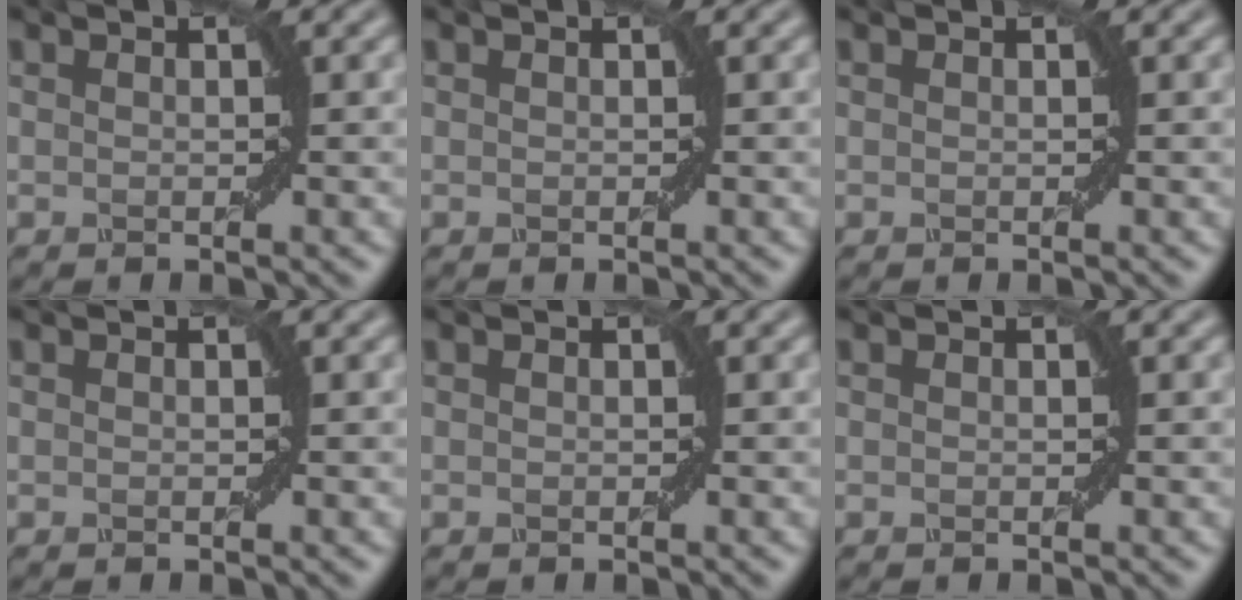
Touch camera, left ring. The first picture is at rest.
{"total": 0.0}
{"total": 0.0}
{"total": 0.0}
{"total": 0.0}
{"total": 0.0}